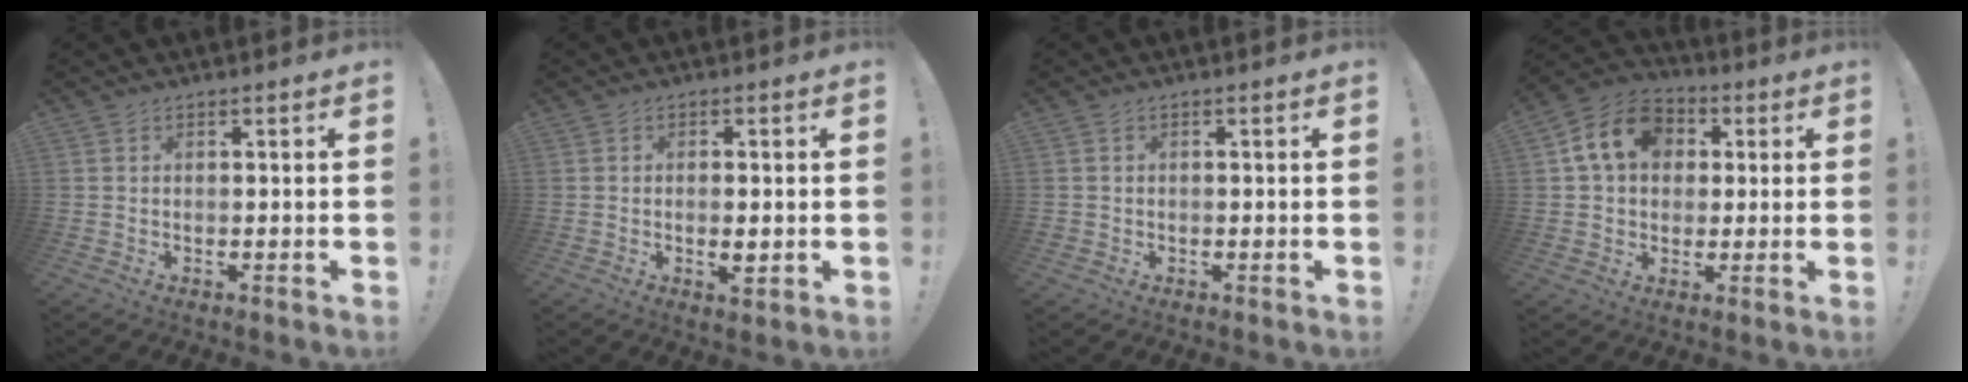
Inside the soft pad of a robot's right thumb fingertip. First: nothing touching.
{"total": 3.3, "force": [-0.4, 0.9, 3.1], "torque": [-0.034, -0.005, -0.009]}
{"total": 0.9, "force": [0.0, 0.9, 0.1], "torque": [-0.011, 0.005, 0.002]}
{"total": 14.2, "force": [3.8, 11.0, 8.1], "torque": [-0.130, 0.012, 0.079]}